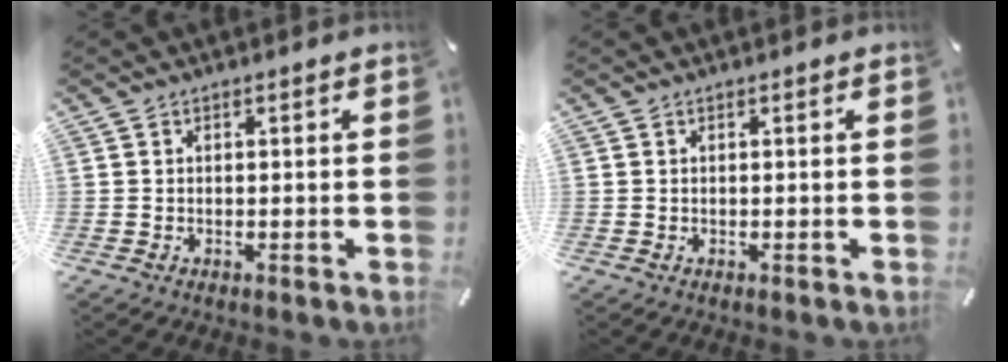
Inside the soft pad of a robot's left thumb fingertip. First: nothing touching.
{"total": 0.0}